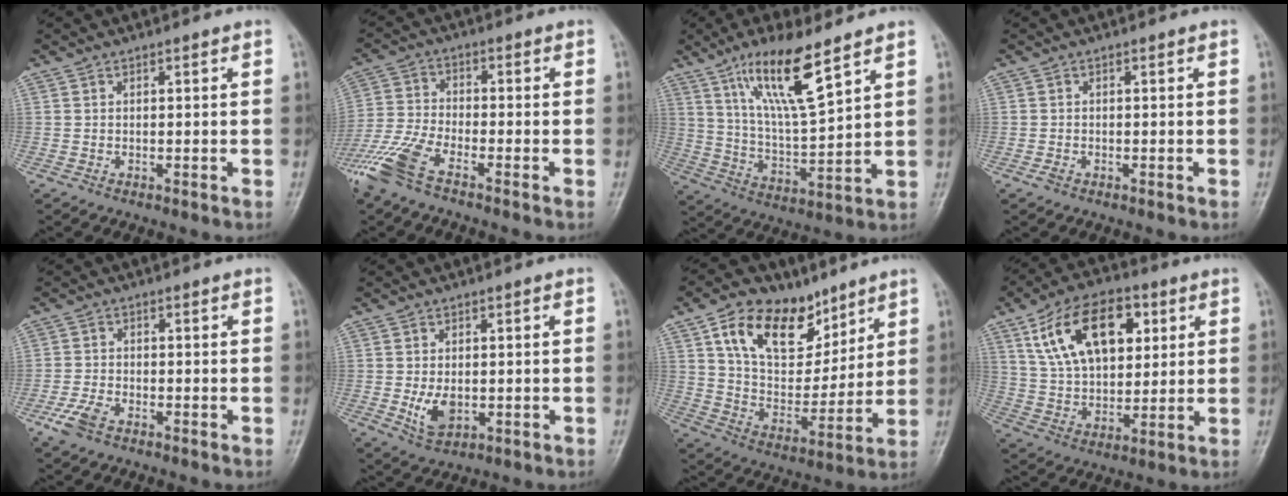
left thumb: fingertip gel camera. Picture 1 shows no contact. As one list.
[{"total": 8.8, "force": [-6.2, 2.7, 5.7], "torque": [-0.141, 0.011, -0.135]}, {"total": 13.7, "force": [8.3, 2.8, 10.5], "torque": [-0.183, -0.045, 0.165]}, {"total": 0.9, "force": [-0.6, 0.6, 0.3], "torque": [-0.007, 0.000, -0.012]}, {"total": 4.2, "force": [-2.7, 2.1, 2.5], "torque": [-0.059, 0.006, -0.053]}, {"total": 5.2, "force": [-1.0, 3.3, 3.8], "torque": [-0.059, -0.004, -0.008]}, {"total": 17.9, "force": [10.0, 11.0, 10.0], "torque": [-0.121, -0.039, 0.182]}, {"total": 17.7, "force": [6.9, 10.5, 12.5], "torque": [-0.177, -0.008, 0.125]}]